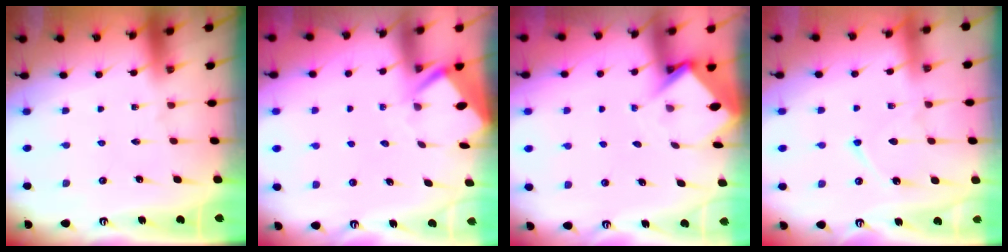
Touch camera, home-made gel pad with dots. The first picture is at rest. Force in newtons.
{"total": 3.3, "press": 3.2, "slide": 0.3}
{"total": 3.7, "press": 3.7, "slide": 0.3}
{"total": 8.7, "press": 8.6, "slide": 0.9}